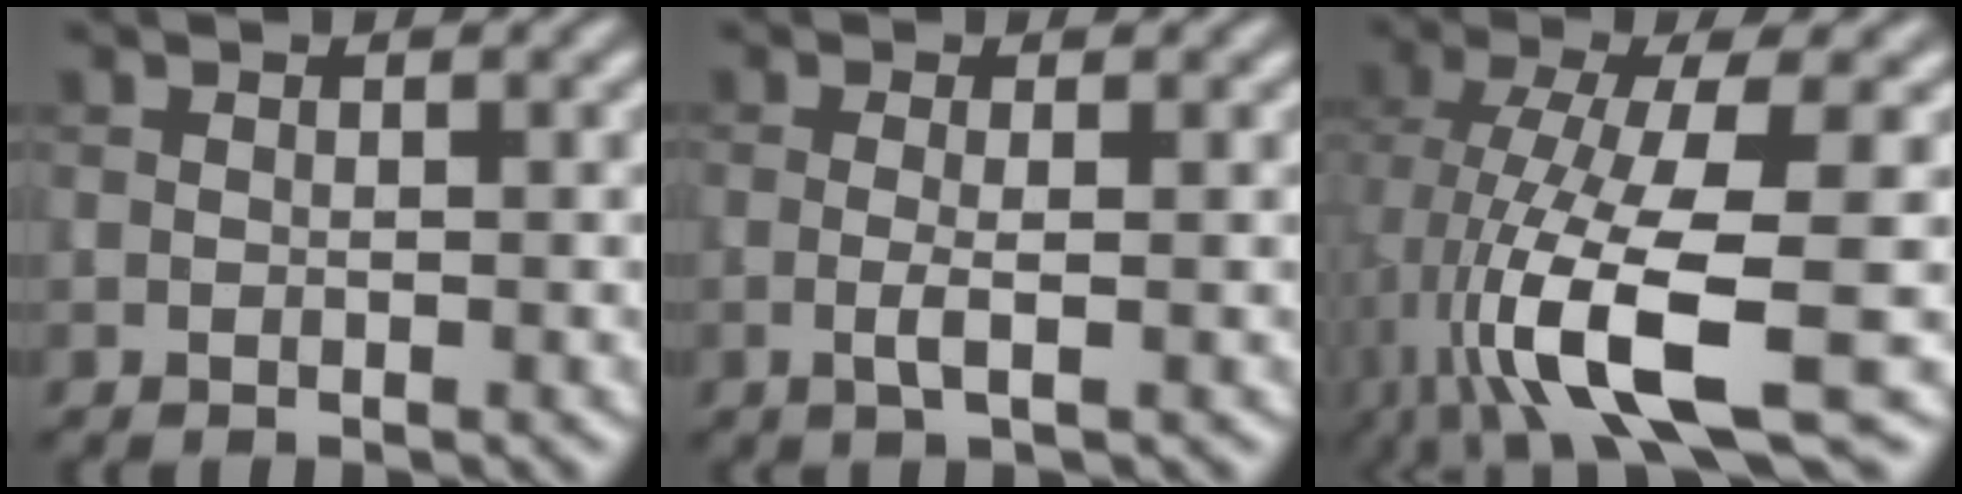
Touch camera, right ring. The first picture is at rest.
{"total": 1.8, "force": [-0.2, 0.4, 1.8], "torque": [-0.035, -0.005, -0.008]}
{"total": 11.1, "force": [-3.3, 3.1, 10.1], "torque": [-0.202, -0.014, -0.057]}